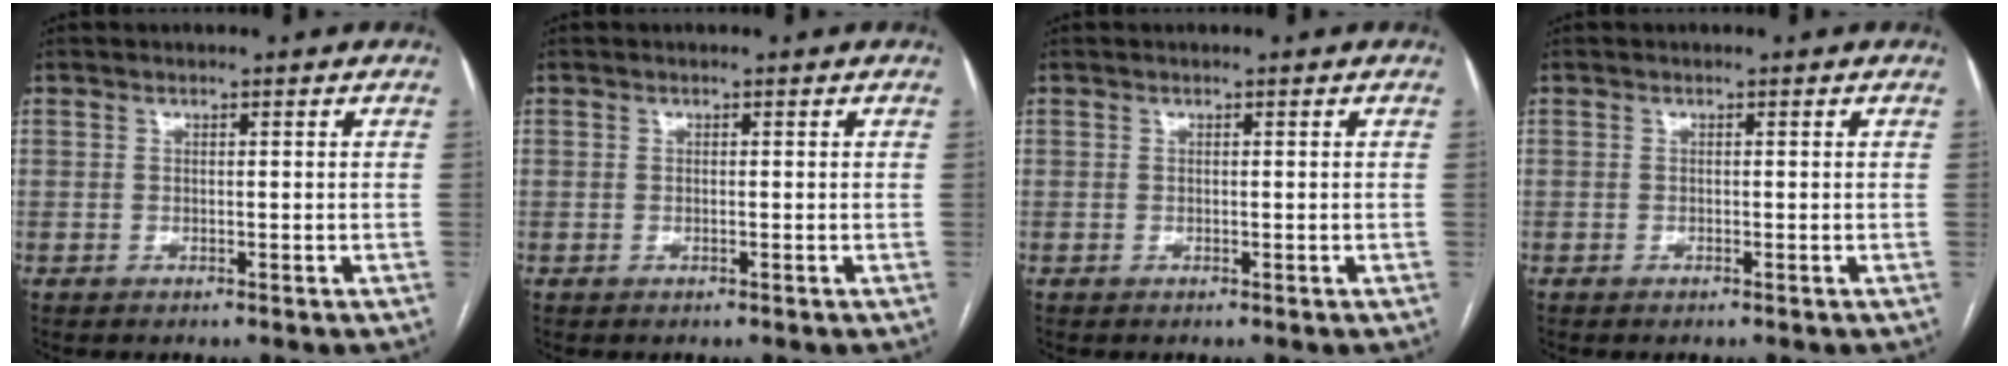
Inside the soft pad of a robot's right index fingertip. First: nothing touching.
{"total": 0.0}
{"total": 0.0}
{"total": 0.0}